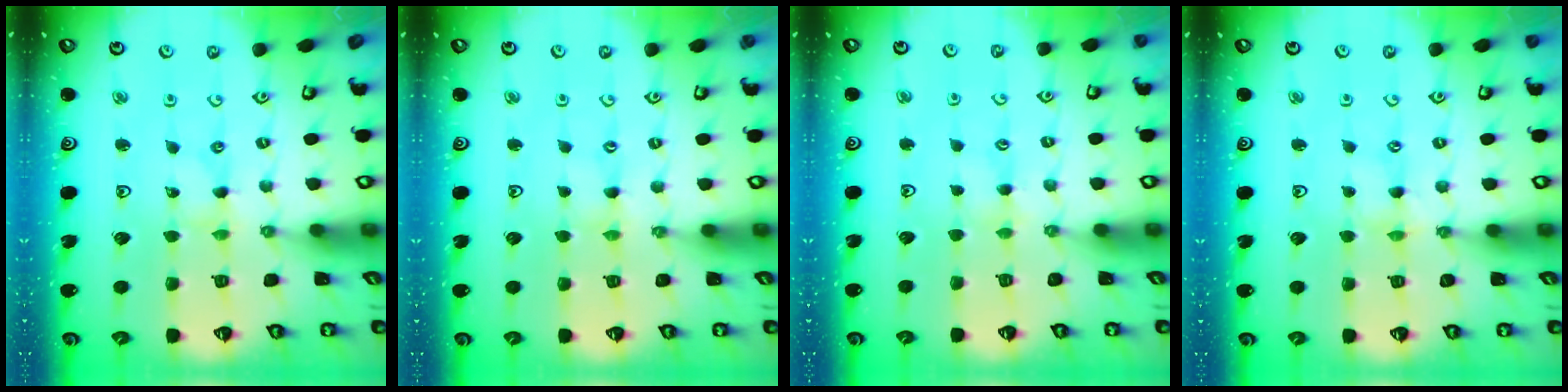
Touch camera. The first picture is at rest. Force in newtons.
{"total": 0.0}
{"total": 2.2, "press": 2.2, "slide": 0.3}
{"total": 0.0}